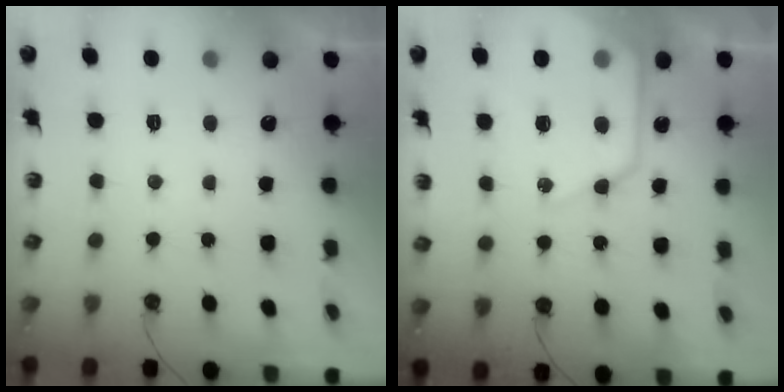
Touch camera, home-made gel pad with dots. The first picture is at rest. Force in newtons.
{"total": 16.1, "press": 16.0, "slide": 1.9}